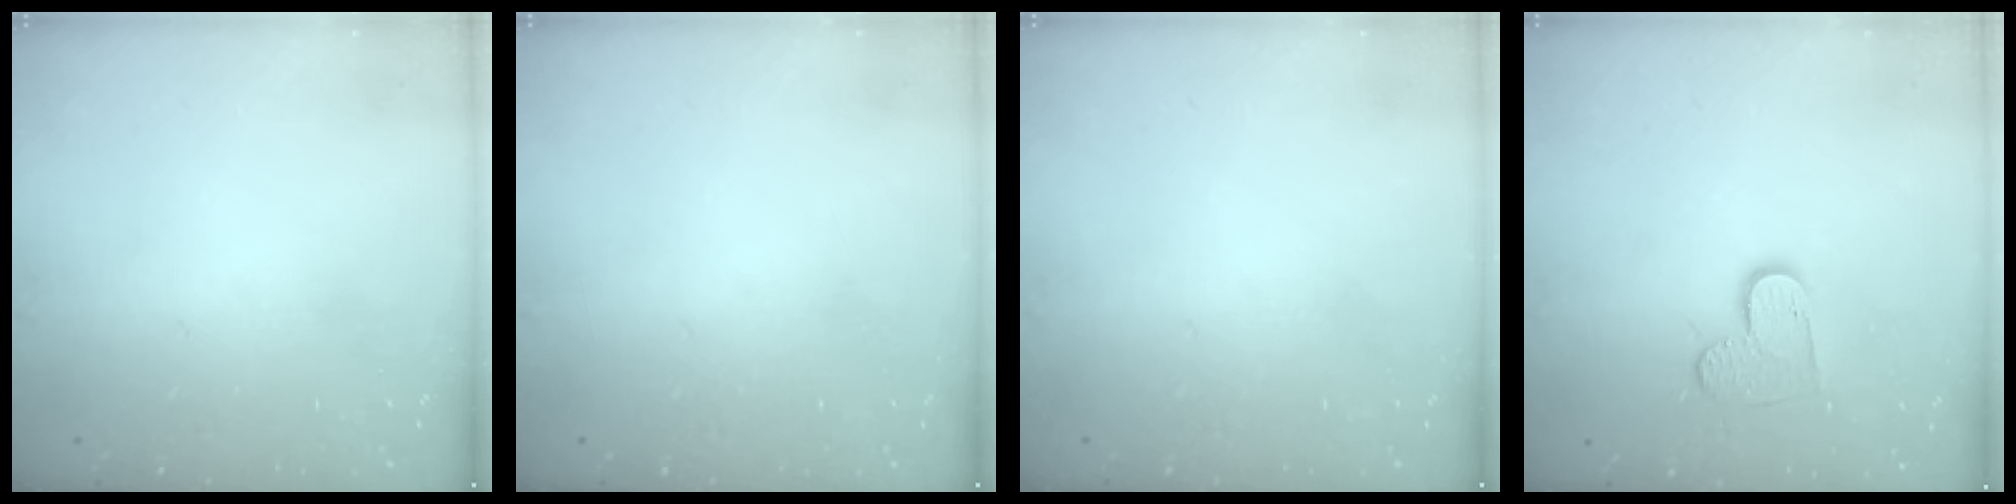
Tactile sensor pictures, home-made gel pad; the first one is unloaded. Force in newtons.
{"total": 0.0}
{"total": 0.0}
{"total": 7.5, "press": 7.5, "slide": 0.5}